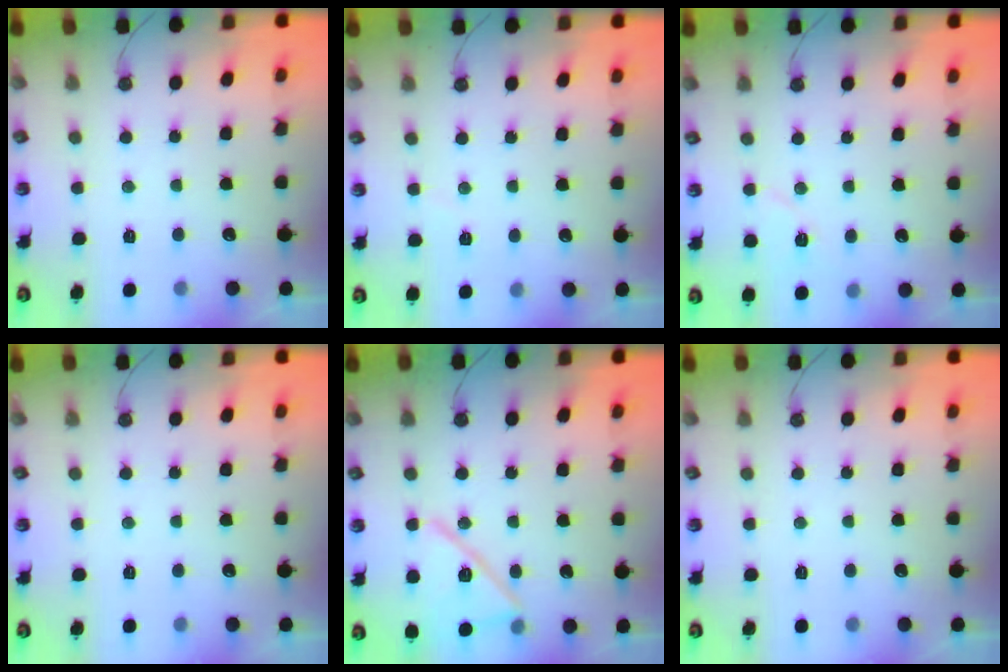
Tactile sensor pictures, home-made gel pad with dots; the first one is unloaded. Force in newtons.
{"total": 2.7, "press": 2.4, "slide": 1.1}
{"total": 9.1, "press": 3.6, "slide": 8.4}
{"total": 0.0}
{"total": 15.1, "press": 15.1, "slide": 0.1}
{"total": 0.0}